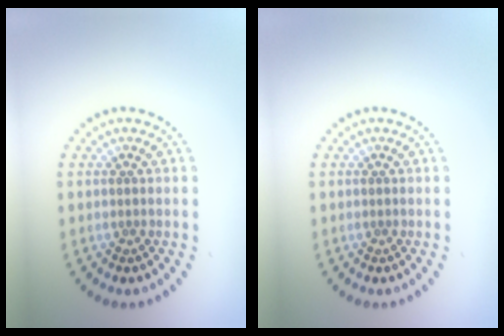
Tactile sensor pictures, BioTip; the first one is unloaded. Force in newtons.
{"total": 0.0}